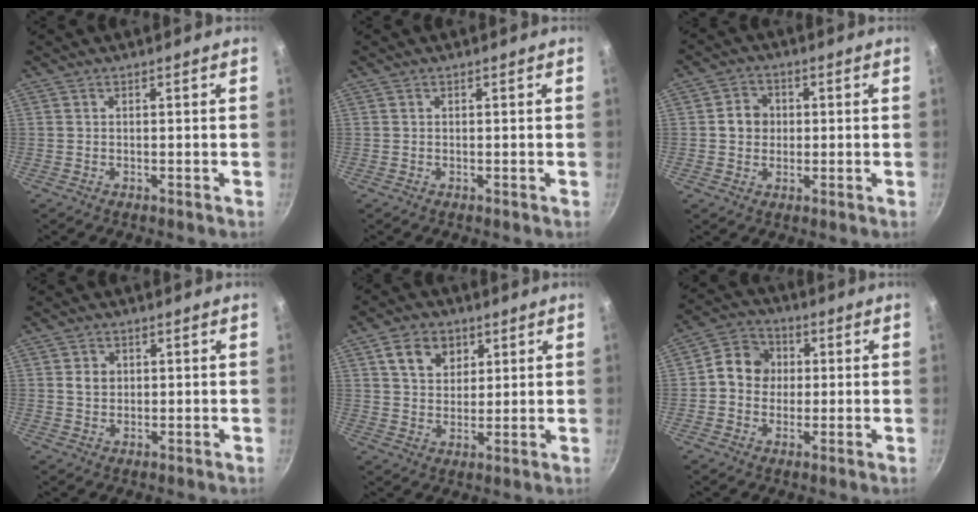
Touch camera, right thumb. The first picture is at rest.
{"total": 0.0}
{"total": 5.0, "force": [0.3, 4.5, 2.1], "torque": [-0.006, 0.006, -0.002]}
{"total": 3.1, "force": [0.6, 2.6, 1.6], "torque": [-0.015, 0.001, 0.011]}
{"total": 8.0, "force": [3.5, 6.0, 4.0], "torque": [-0.042, -0.006, 0.058]}
{"total": 8.7, "force": [0.7, 7.6, 4.1], "torque": [-0.036, 0.014, -0.009]}